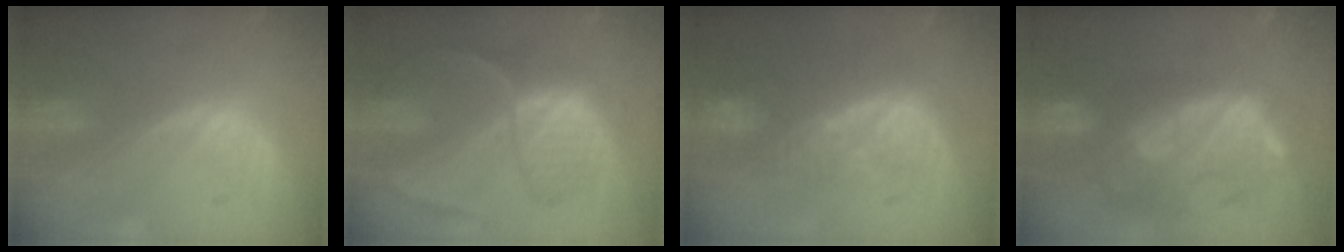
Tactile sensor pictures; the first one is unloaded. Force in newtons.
{"total": 9.0, "press": 7.4, "slide": 5.1}
{"total": 8.1, "press": 7.7, "slide": 2.7}
{"total": 10.7, "press": 10.0, "slide": 3.7}